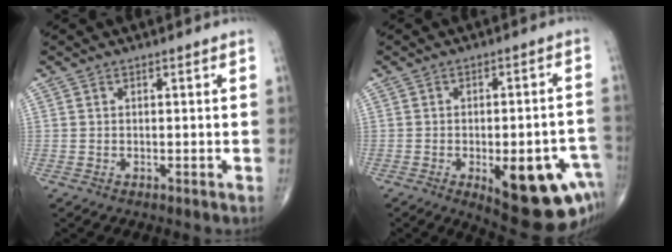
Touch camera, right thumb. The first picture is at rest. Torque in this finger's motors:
{"motor_torque": [1.68, 1.57, 0.76, -1.11, 0.30]}